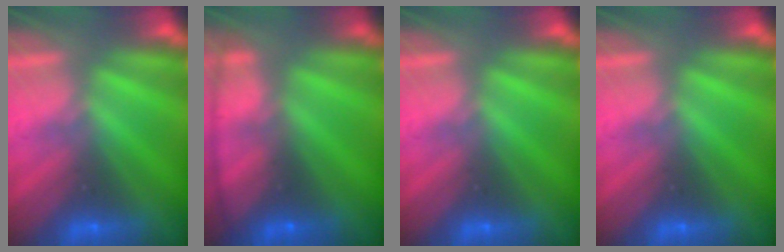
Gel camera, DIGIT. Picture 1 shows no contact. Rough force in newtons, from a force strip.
{"total": 7.9}
{"total": 0.0}
{"total": 0.0}